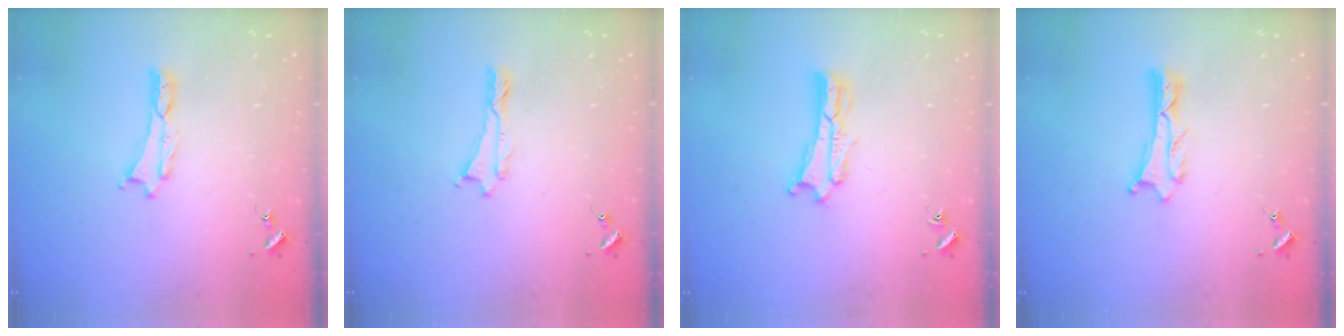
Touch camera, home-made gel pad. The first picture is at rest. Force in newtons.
{"total": 0.0}
{"total": 1.8, "press": 1.8, "slide": 0.3}
{"total": 1.3, "press": 1.2, "slide": 0.1}